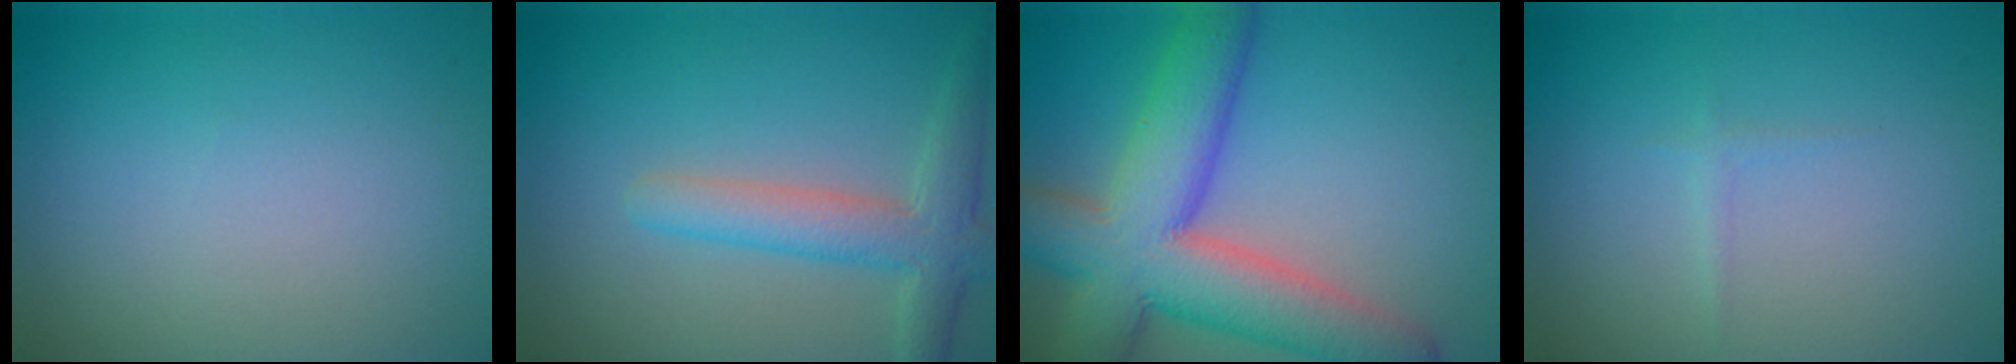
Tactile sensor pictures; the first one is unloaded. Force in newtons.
{"total": 4.0, "press": 4.0, "slide": 0.1}
{"total": 10.8, "press": 10.7, "slide": 0.8}
{"total": 0.6, "press": 0.6, "slide": 0.0}